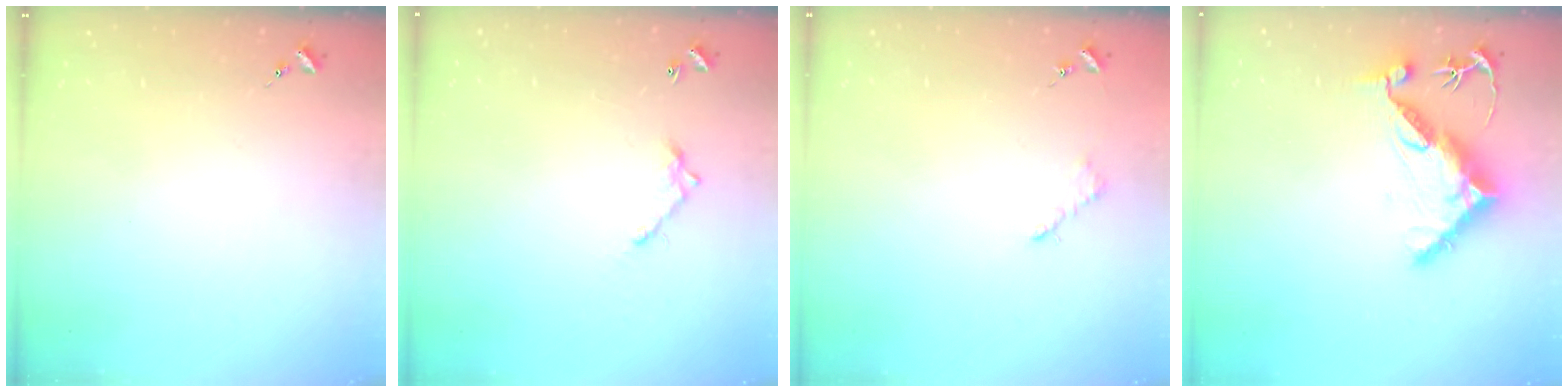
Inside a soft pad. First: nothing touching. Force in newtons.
{"total": 6.2, "press": 6.2, "slide": 0.4}
{"total": 2.6, "press": 2.6, "slide": 0.4}
{"total": 11.7, "press": 11.7, "slide": 0.9}